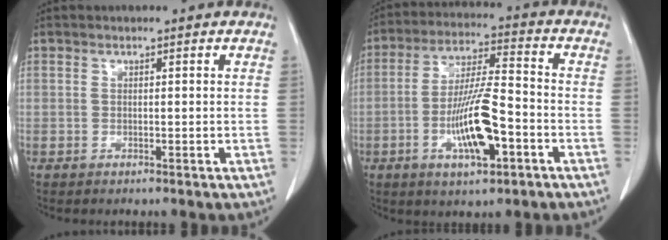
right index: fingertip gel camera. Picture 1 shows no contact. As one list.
[{"total": 11.7, "force": [-4.0, 2.4, 10.8], "torque": [-0.203, 0.000, -0.067]}]